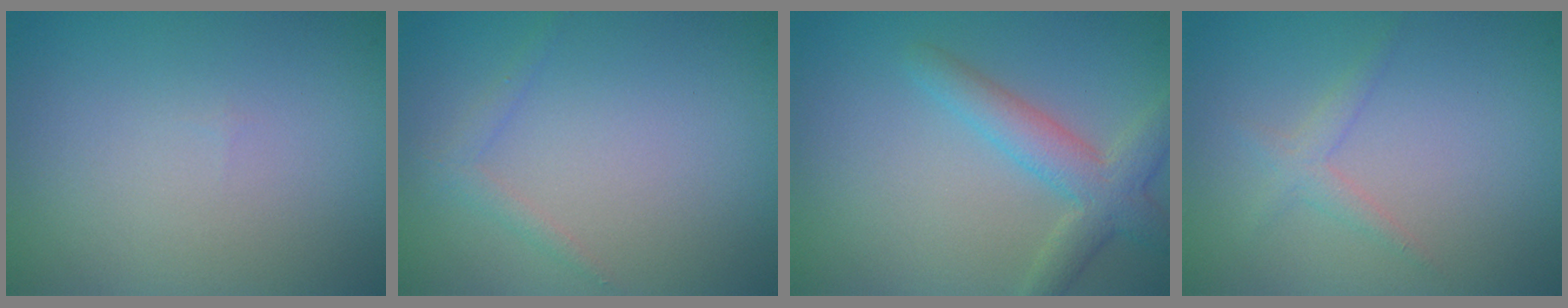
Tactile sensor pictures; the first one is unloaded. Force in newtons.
{"total": 1.1, "press": 1.1, "slide": 0.1}
{"total": 3.7, "press": 3.7, "slide": 0.3}
{"total": 1.3, "press": 1.3, "slide": 0.1}